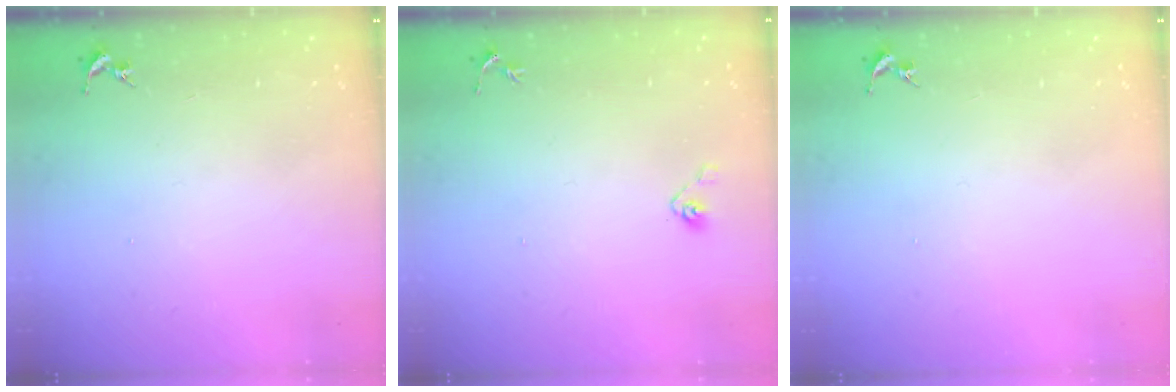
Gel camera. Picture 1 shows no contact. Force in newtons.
{"total": 3.9, "press": 3.7, "slide": 1.3}
{"total": 0.0}